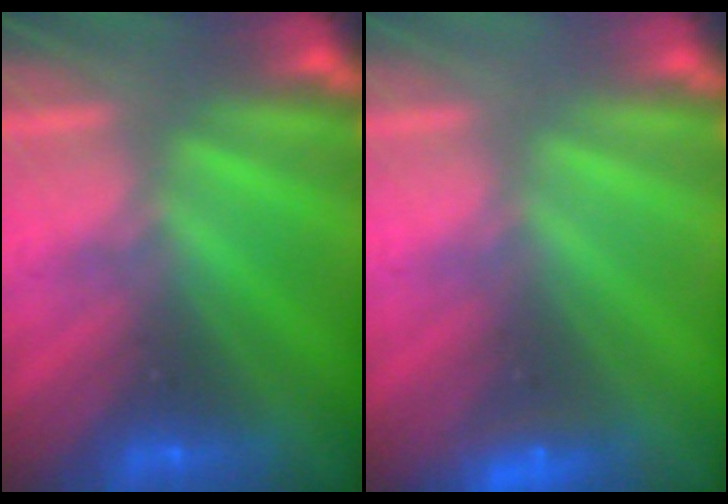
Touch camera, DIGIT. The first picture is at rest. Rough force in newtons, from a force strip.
{"total": 2.3}